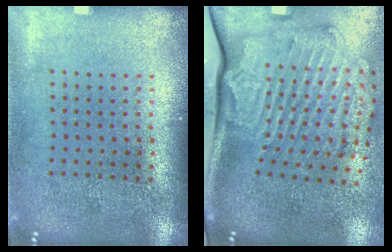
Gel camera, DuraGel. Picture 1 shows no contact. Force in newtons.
{"total": 2.8, "press": 2.3, "slide": 1.7}